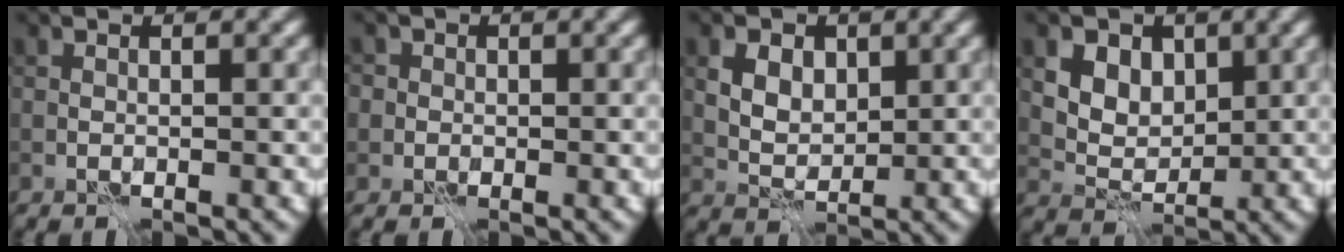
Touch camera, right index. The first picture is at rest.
{"total": 2.1, "force": [0.5, 2.0, 0.6], "torque": [0.009, 0.010, -0.007]}
{"total": 4.3, "force": [1.7, 3.0, 2.7], "torque": [-0.056, 0.008, 0.028]}
{"total": 7.0, "force": [3.2, 5.1, 3.5], "torque": [-0.069, 0.007, 0.054]}